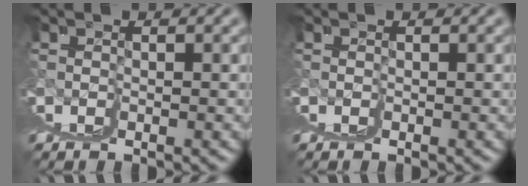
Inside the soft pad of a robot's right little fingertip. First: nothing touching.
{"total": 0.0}